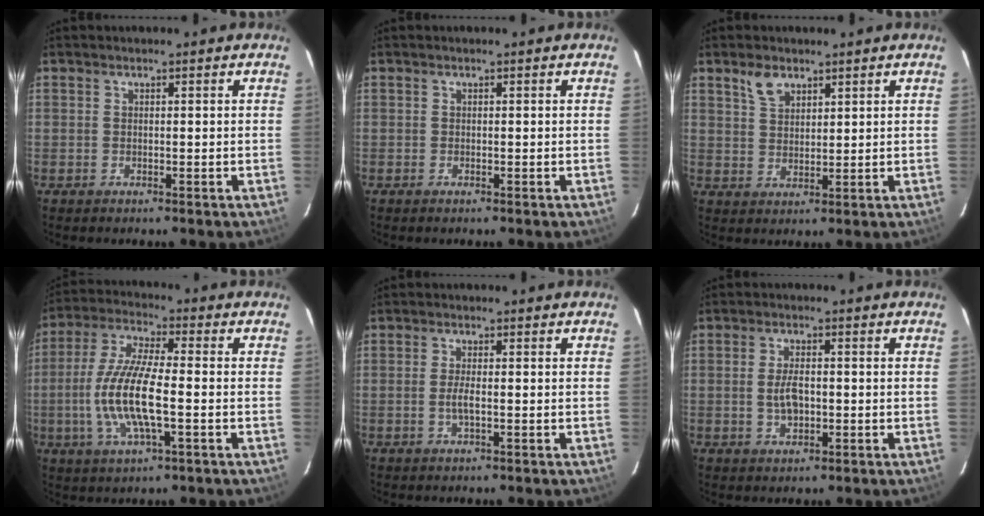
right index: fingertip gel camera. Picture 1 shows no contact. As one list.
[{"total": 0.0}, {"total": 4.4, "force": [2.9, 2.4, 2.2], "torque": [-0.037, 0.008, 0.058]}, {"total": 13.3, "force": [-2.5, 3.4, 12.6], "torque": [-0.262, -0.005, -0.049]}, {"total": 2.2, "force": [-0.6, 0.4, 2.1], "torque": [-0.042, -0.005, -0.010]}, {"total": 4.3, "force": [-0.5, 2.2, 3.7], "torque": [-0.071, 0.000, -0.004]}]